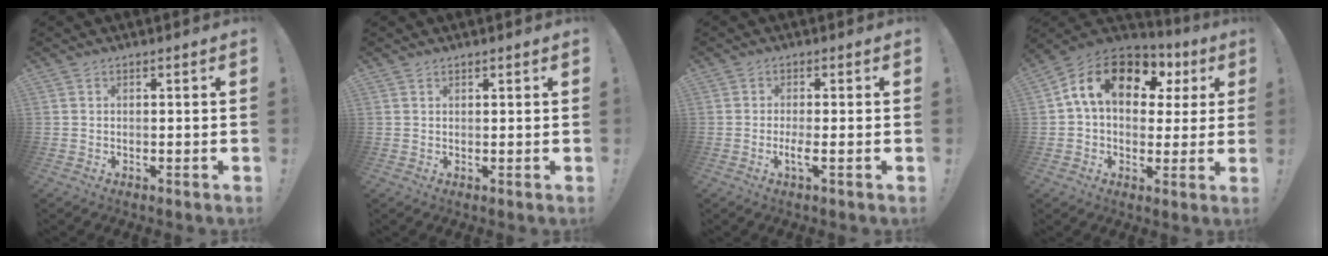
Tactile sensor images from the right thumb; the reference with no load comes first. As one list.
[{"total": 0.9, "force": [0.8, 0.3, 0.2], "torque": [-0.004, 0.000, 0.016]}, {"total": 3.5, "force": [-0.7, -0.4, 3.4], "torque": [-0.062, -0.018, -0.012]}, {"total": 17.0, "force": [5.9, 10.9, 11.6], "torque": [-0.192, -0.005, 0.105]}]